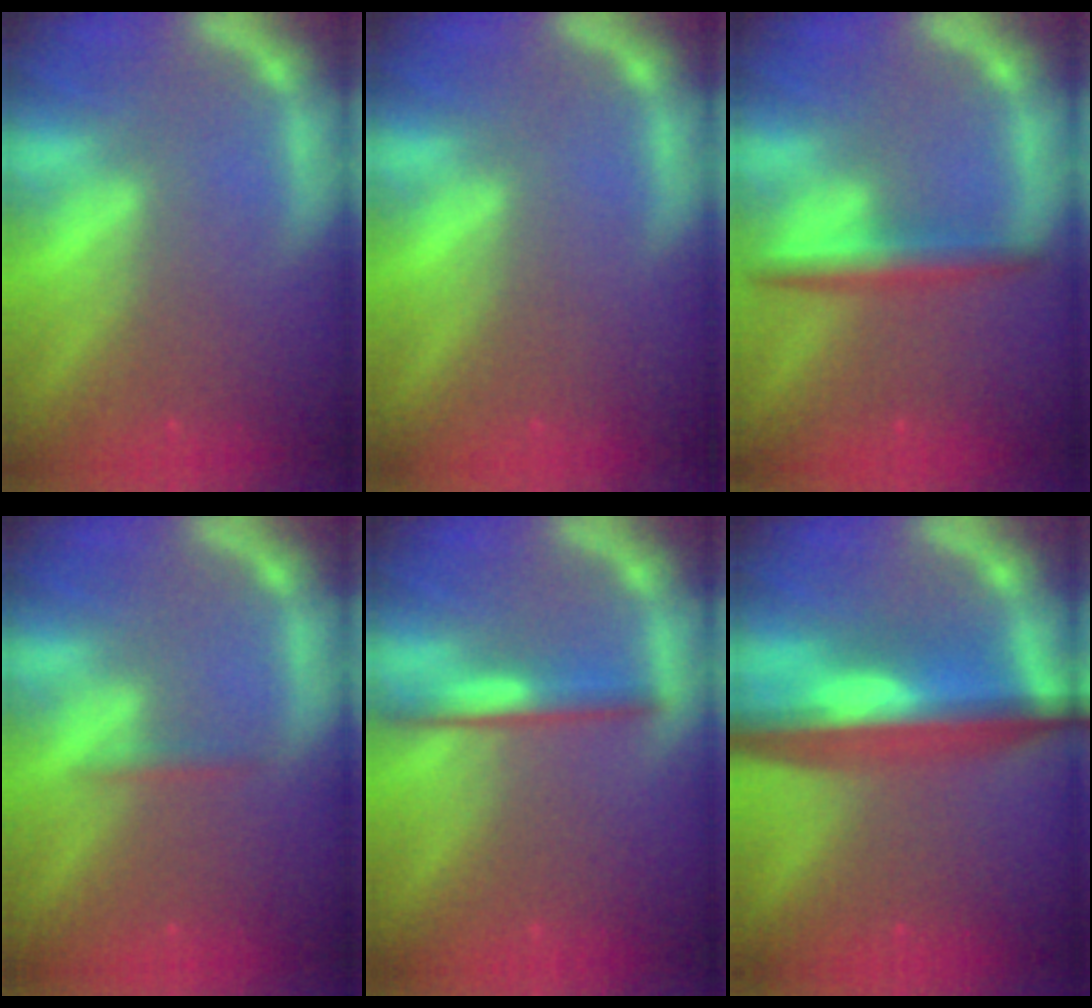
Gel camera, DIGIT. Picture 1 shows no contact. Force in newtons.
{"total": 0.0}
{"total": 3.5}
{"total": 0.9}
{"total": 3.0}
{"total": 9.6}